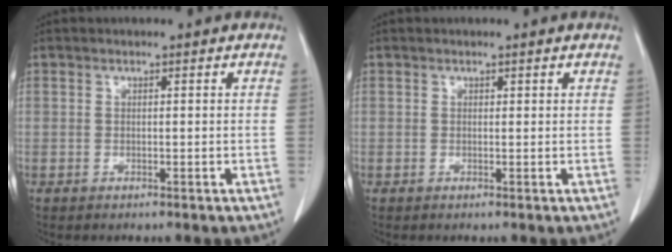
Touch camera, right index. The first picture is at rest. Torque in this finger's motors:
{"motor_torque": [-0.05, 0.03, 0.00, -0.01]}